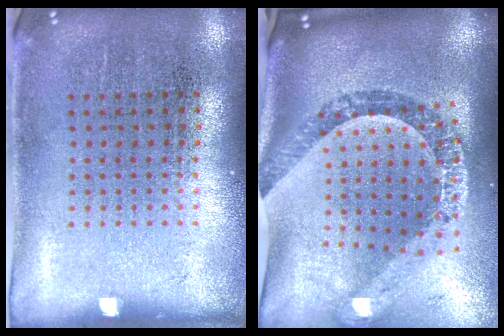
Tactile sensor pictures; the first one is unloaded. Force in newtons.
{"total": 2.4, "press": 1.9, "slide": 1.5}